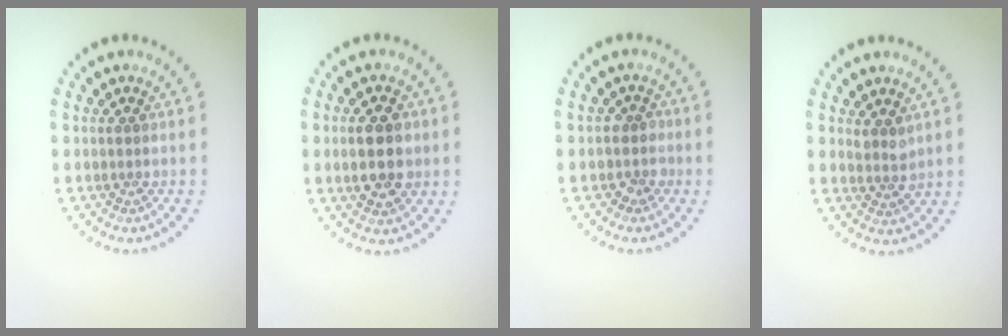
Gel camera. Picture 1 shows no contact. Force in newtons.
{"total": 4.6, "press": 4.6, "slide": 0.1}
{"total": 1.7, "press": 1.4, "slide": 0.9}
{"total": 1.6, "press": 1.3, "slide": 1.0}